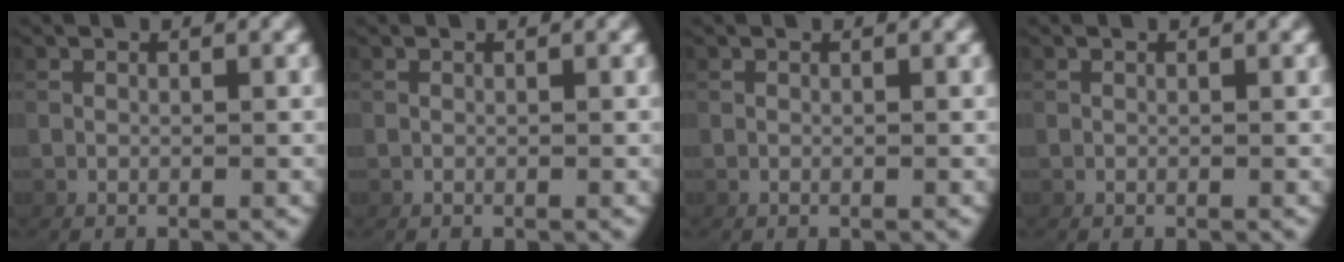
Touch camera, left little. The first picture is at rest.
{"total": 0.0}
{"total": 1.6, "force": [0.2, -1.5, -0.5], "torque": [0.009, -0.005, 0.011]}
{"total": 1.6, "force": [0.2, -1.5, -0.5], "torque": [0.009, -0.006, 0.012]}